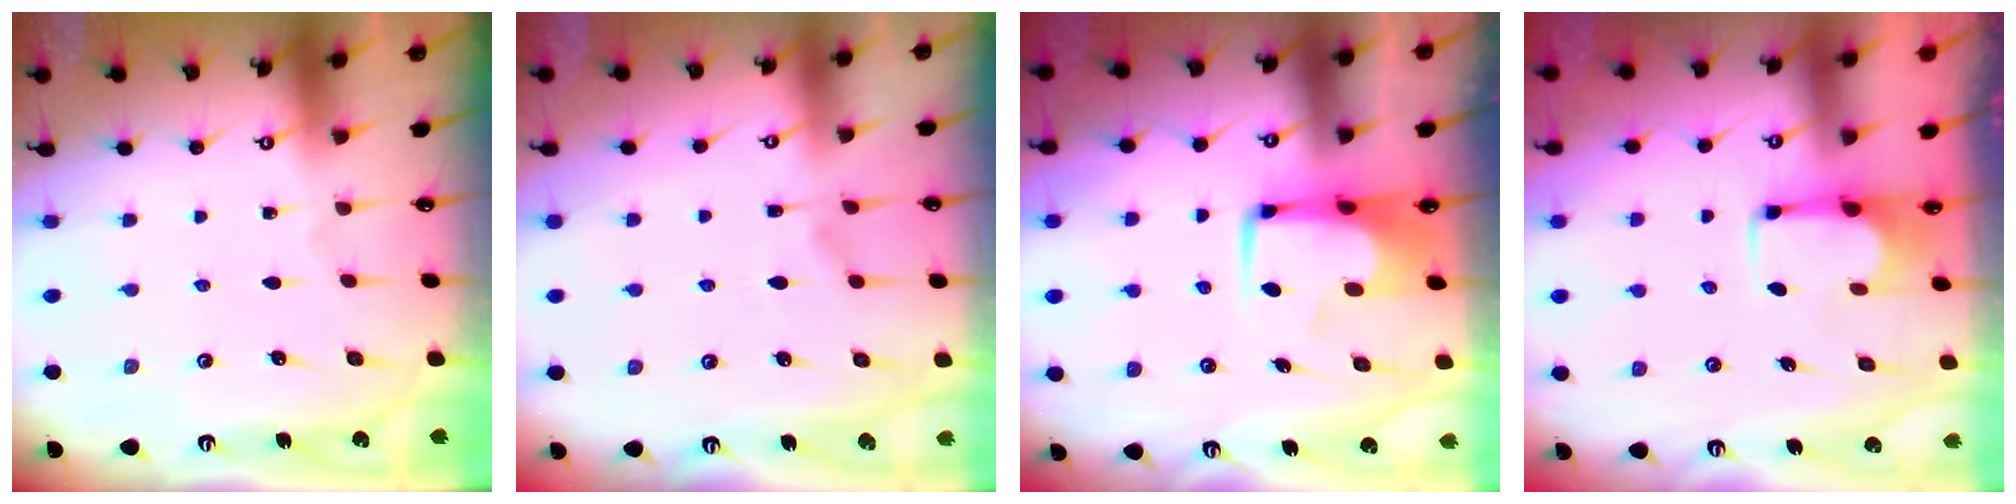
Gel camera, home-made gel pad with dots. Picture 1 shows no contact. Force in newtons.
{"total": 1.4, "press": 0.4, "slide": 1.4}
{"total": 6.3, "press": 6.2, "slide": 1.0}
{"total": 1.7, "press": 1.4, "slide": 0.9}